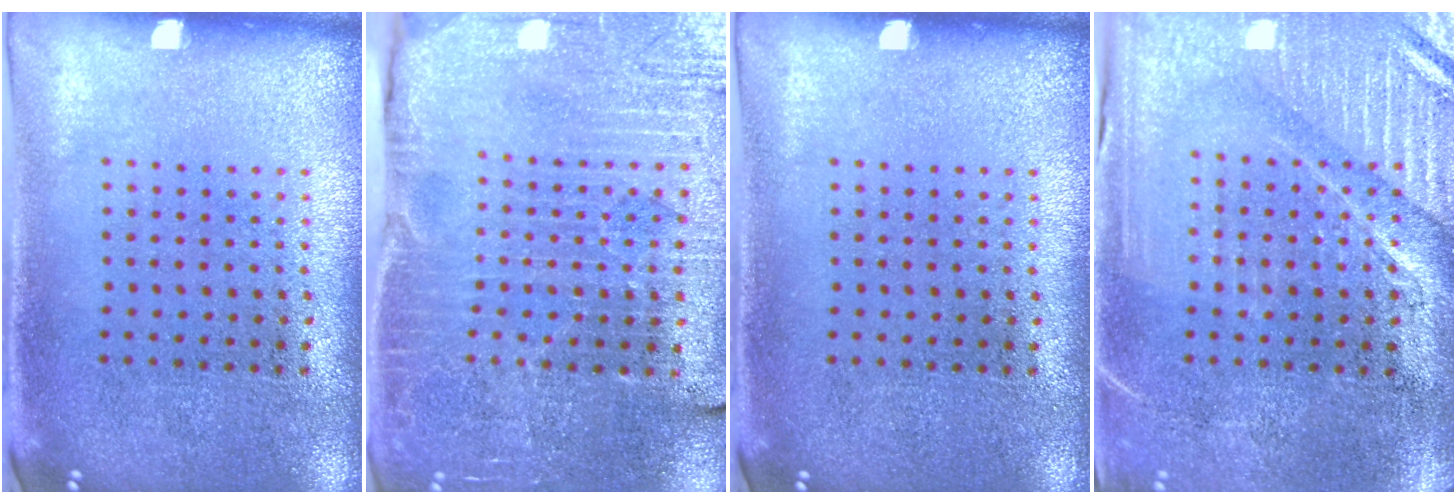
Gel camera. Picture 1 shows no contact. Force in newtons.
{"total": 3.5, "press": 3.4, "slide": 0.4}
{"total": 0.0}
{"total": 4.0, "press": 3.7, "slide": 1.5}